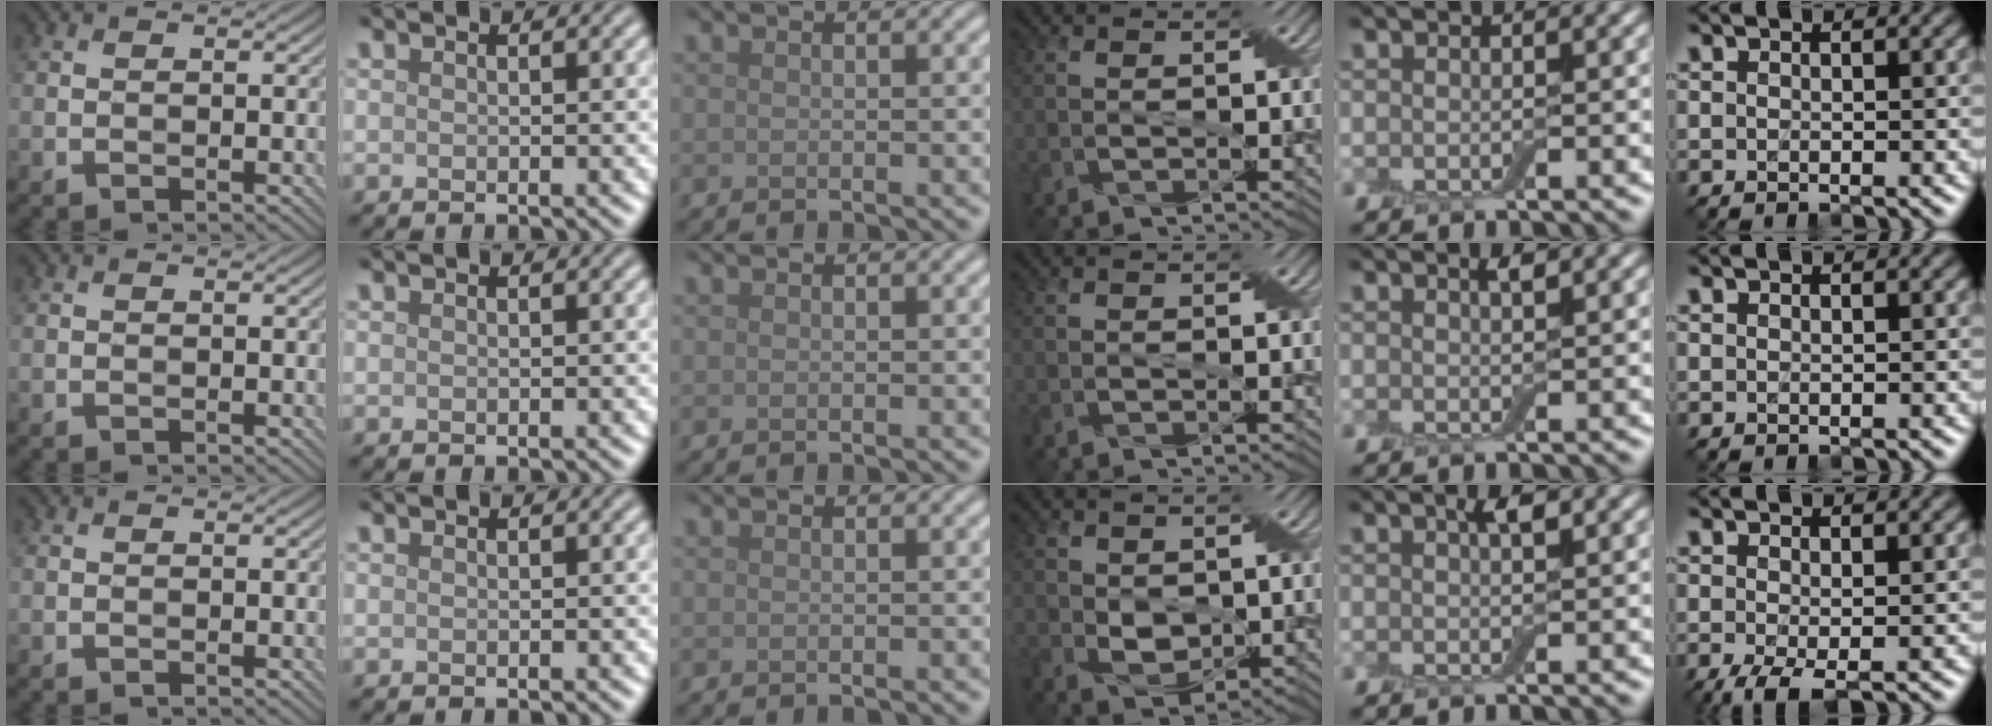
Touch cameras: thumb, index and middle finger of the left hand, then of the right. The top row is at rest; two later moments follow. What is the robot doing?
{"motion": "pour", "object": "cup"}